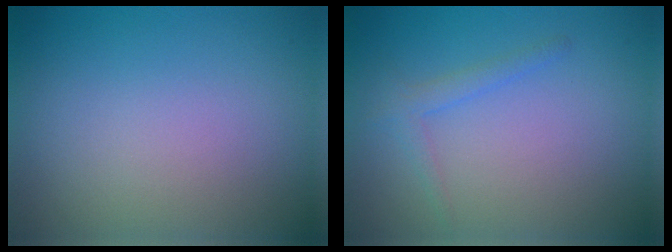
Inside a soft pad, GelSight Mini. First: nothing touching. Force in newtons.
{"total": 1.4, "press": 1.4, "slide": 0.1}